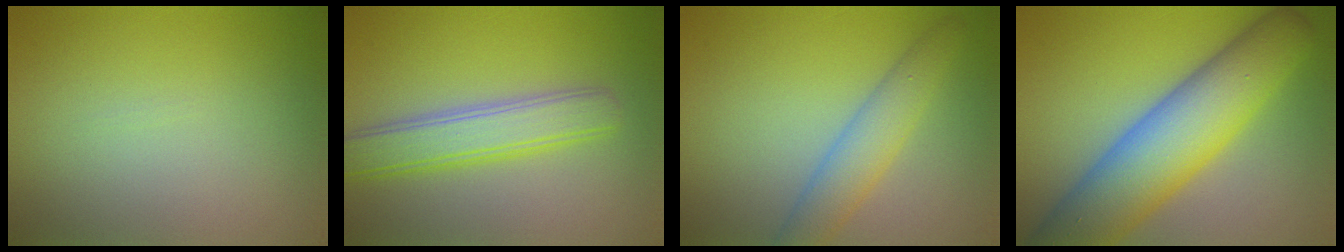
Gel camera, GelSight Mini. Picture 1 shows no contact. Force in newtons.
{"total": 4.4, "press": 4.4, "slide": 0.1}
{"total": 3.7, "press": 3.7, "slide": 0.1}
{"total": 11.0, "press": 11.0, "slide": 0.5}